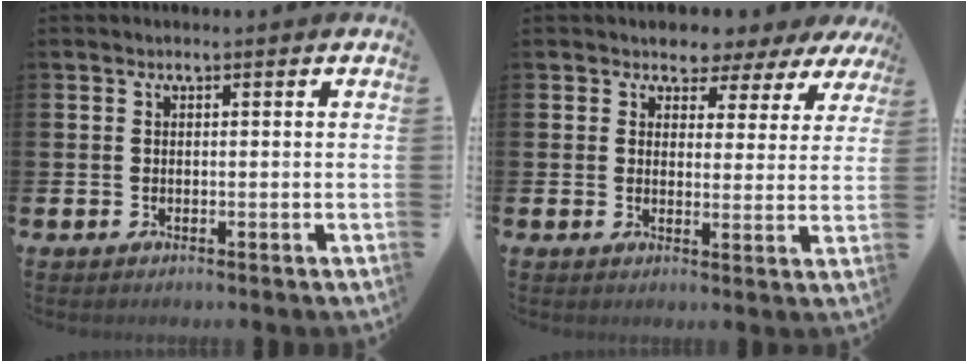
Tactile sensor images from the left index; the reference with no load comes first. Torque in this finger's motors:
{"motor_torque": [1.17, -0.97, 0.66, 0.01]}